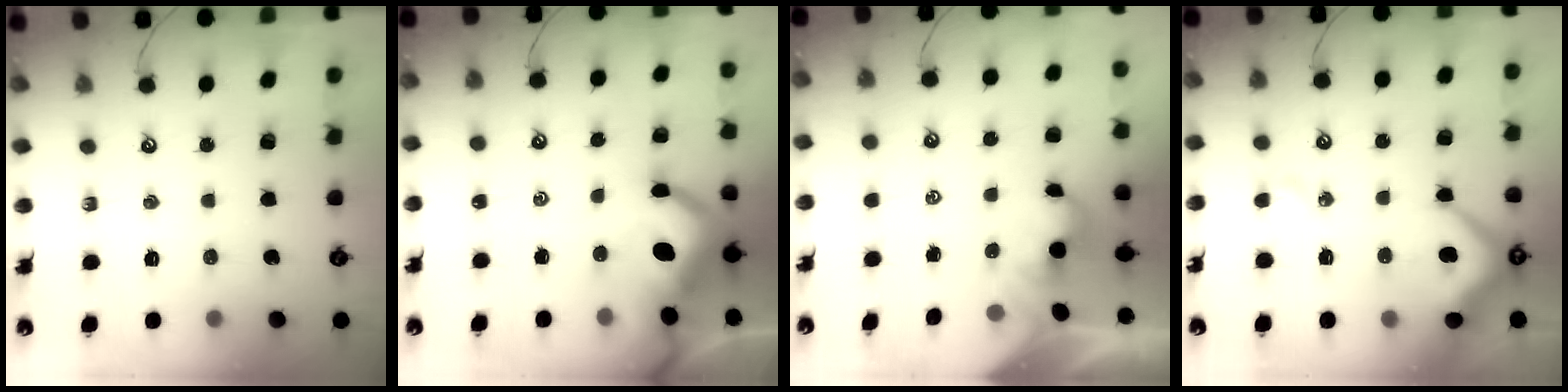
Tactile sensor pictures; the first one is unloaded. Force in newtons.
{"total": 11.1, "press": 11.0, "slide": 1.5}
{"total": 0.6, "press": 0.6, "slide": 0.3}
{"total": 10.6, "press": 10.5, "slide": 1.9}